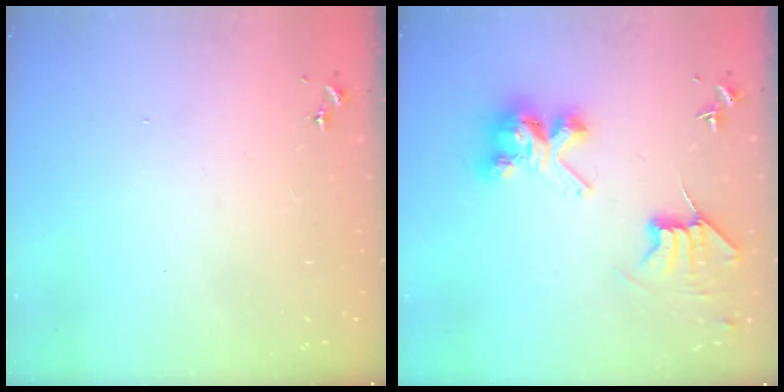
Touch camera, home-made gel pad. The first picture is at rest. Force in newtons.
{"total": 8.9, "press": 8.9, "slide": 0.6}